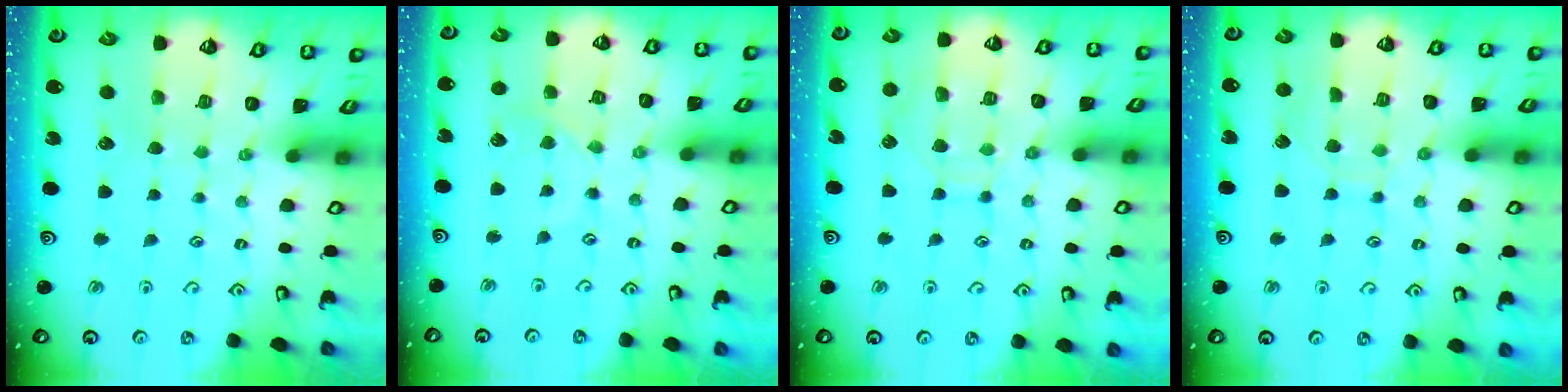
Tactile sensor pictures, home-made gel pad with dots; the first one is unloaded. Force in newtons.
{"total": 3.0, "press": 3.0, "slide": 0.4}
{"total": 10.0, "press": 9.9, "slide": 1.0}
{"total": 4.6, "press": 4.5, "slide": 0.5}